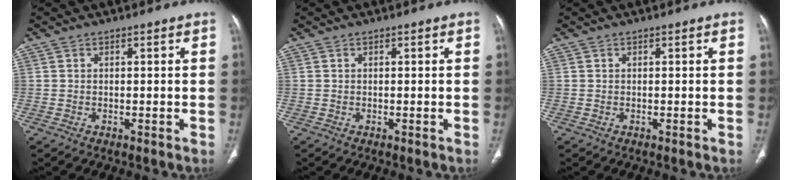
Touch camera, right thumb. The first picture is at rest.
{"total": 0.0}
{"total": 0.0}